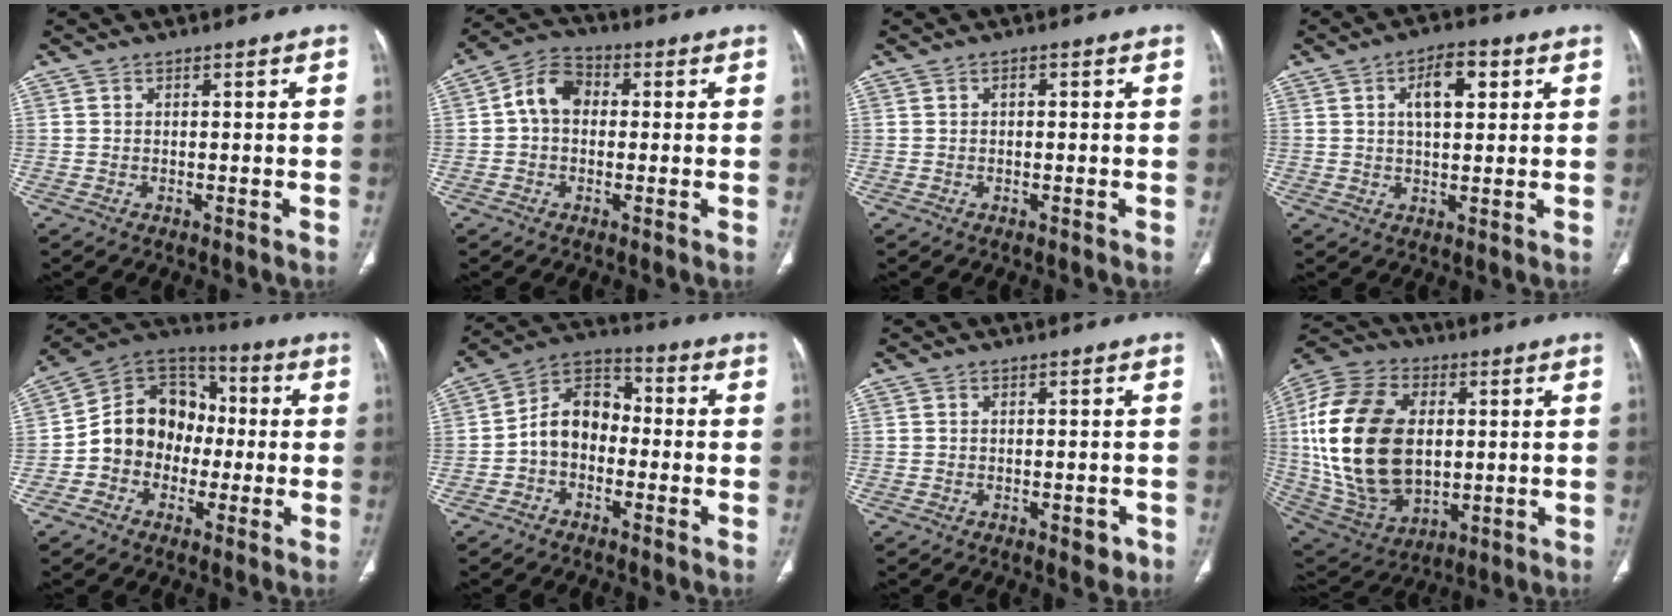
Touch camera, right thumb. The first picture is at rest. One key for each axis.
{"total": 7.3, "fx": 0.5, "fy": 5.4, "fz": 4.8, "tx": -0.074, "ty": 0.022, "tz": -0.003}
{"total": 0.9, "fx": 0.2, "fy": 0.5, "fz": 0.8, "tx": -0.011, "ty": 0.002, "tz": 0.002}
{"total": 7.8, "fx": 2.6, "fy": 3.7, "fz": 6.4, "tx": -0.088, "ty": 0.002, "tz": 0.041}
{"total": 14.6, "fx": -1.8, "fy": 12.2, "fz": 7.9, "tx": -0.087, "ty": 0.040, "tz": -0.044}
{"total": 9.8, "fx": -1.9, "fy": 7.2, "fz": 6.3, "tx": -0.084, "ty": 0.038, "tz": -0.053}
{"total": 2.3, "fx": -1.1, "fy": 1.2, "fz": 1.7, "tx": -0.007, "ty": 0.001, "tz": -0.011}
{"total": 26.5, "fx": 2.3, "fy": 17.1, "fz": 20.1, "tx": -0.396, "ty": -0.008, "tz": 0.055}